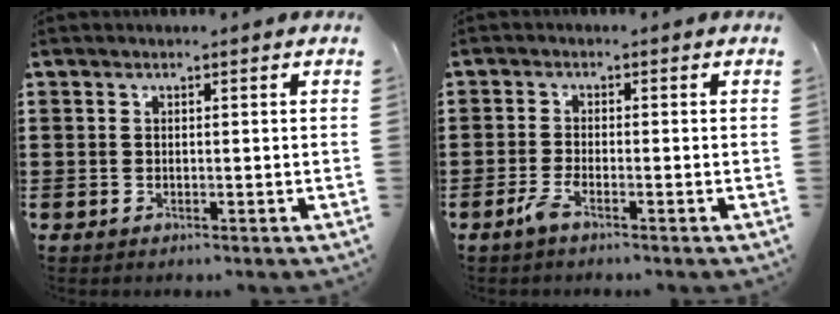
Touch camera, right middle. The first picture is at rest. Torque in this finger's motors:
{"motor_torque": [0.62, -0.02, 0.03, 0.03]}